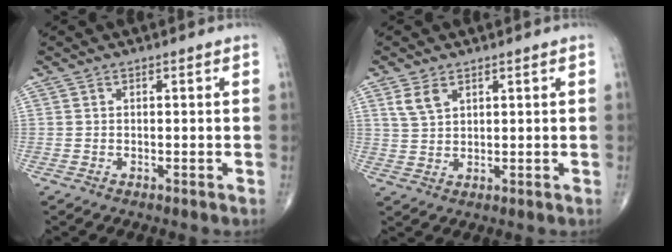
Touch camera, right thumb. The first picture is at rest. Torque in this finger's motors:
{"motor_torque": [-0.49, 0.50, 0.47, 0.13, 0.01]}